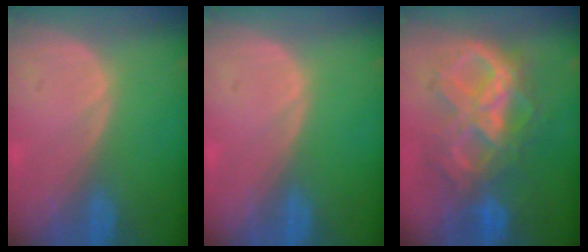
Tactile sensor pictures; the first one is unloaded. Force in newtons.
{"total": 0.0}
{"total": 10.7, "press": 10.6, "slide": 1.1}